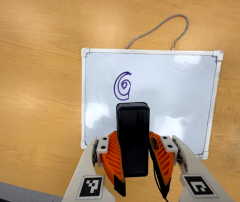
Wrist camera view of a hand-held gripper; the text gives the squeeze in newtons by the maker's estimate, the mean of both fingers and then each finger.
{"total": 6.3, "left": 5.7, "right": 6.9}